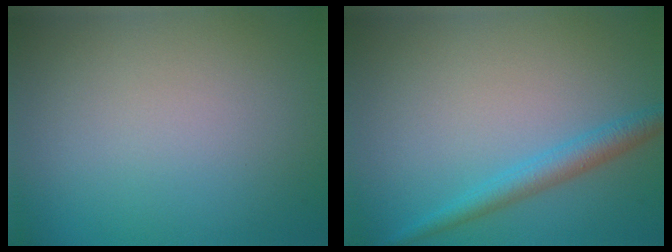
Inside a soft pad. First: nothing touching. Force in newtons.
{"total": 2.6, "press": 2.6, "slide": 0.1}